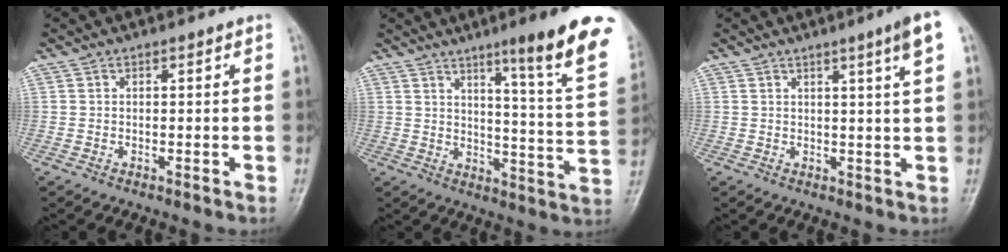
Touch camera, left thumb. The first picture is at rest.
{"total": 17.7, "force": [10.4, 0.9, 14.2], "torque": [-0.170, -0.062, 0.137]}
{"total": 5.5, "force": [2.7, -0.6, 4.8], "torque": [-0.068, -0.013, 0.038]}